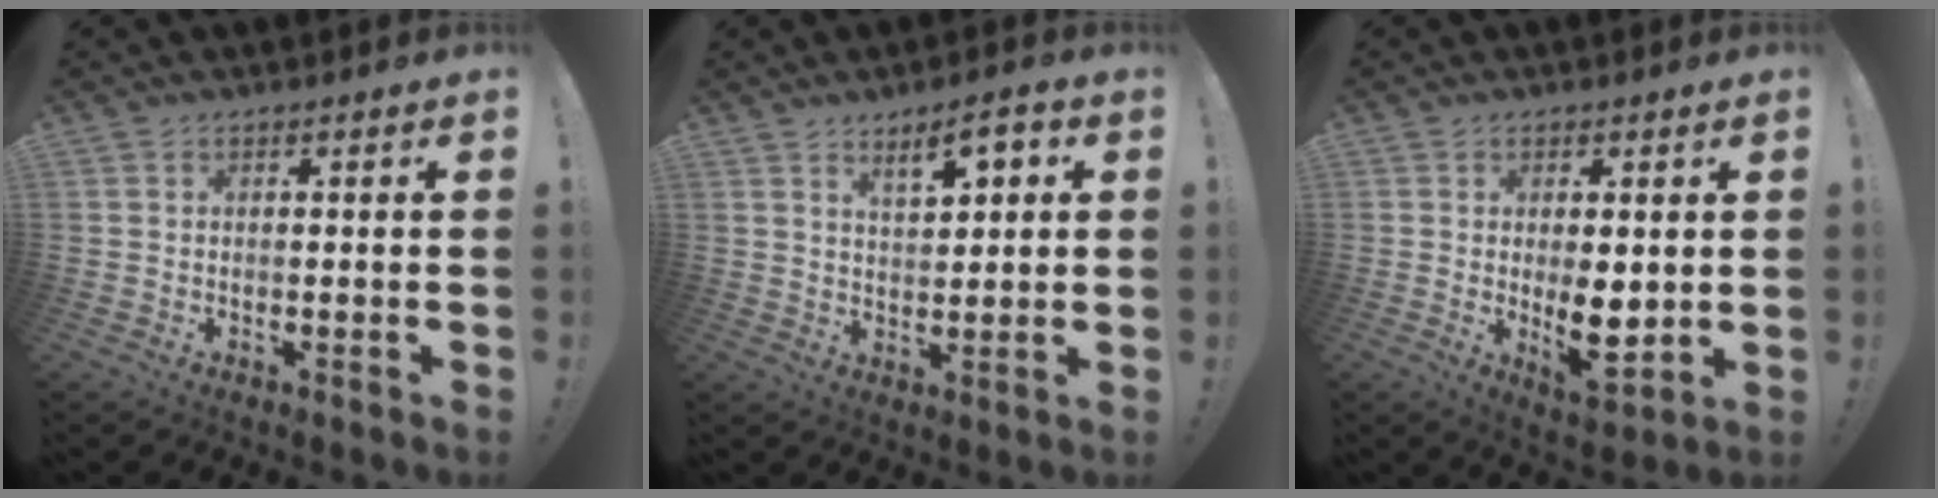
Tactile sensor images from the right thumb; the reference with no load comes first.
{"total": 7.3, "force": [3.9, 2.5, 5.7], "torque": [-0.076, -0.020, 0.061]}
{"total": 8.3, "force": [0.3, 3.5, 7.5], "torque": [-0.107, -0.015, 0.010]}